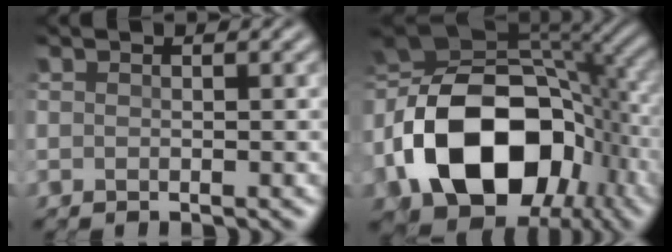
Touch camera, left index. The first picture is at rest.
{"total": 17.6, "force": [-4.5, 11.6, 12.4], "torque": [-0.261, -0.013, -0.073]}